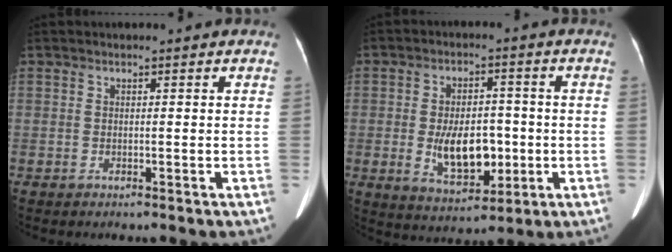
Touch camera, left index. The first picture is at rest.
{"total": 9.5, "force": [-1.6, 5.1, 7.8], "torque": [-0.142, 0.001, -0.018]}